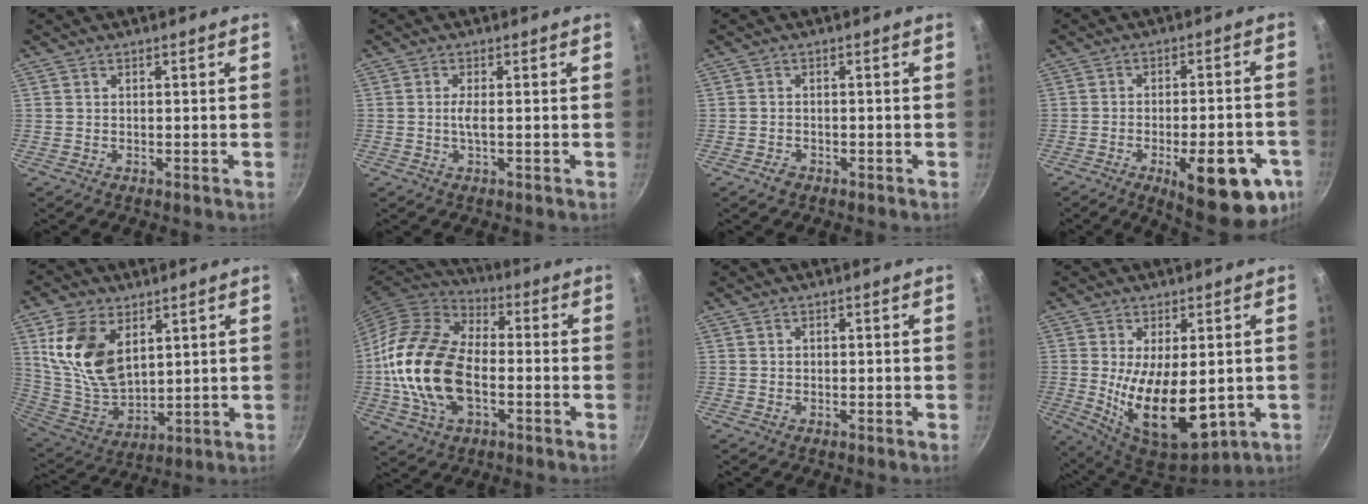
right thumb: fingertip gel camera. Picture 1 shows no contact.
{"total": 2.1, "force": [-0.1, 0.4, 2.0], "torque": [-0.050, 0.000, -0.002]}
{"total": 1.3, "force": [-0.8, 0.9, 0.6], "torque": [-0.013, 0.004, -0.013]}
{"total": 18.7, "force": [-7.4, 7.0, 15.7], "torque": [-0.170, 0.015, -0.089]}
{"total": 16.1, "force": [6.0, 9.9, 11.2], "torque": [-0.196, -0.038, 0.132]}
{"total": 21.0, "force": [-2.7, 13.0, 16.2], "torque": [-0.298, 0.027, -0.059]}
{"total": 1.0, "force": [0.3, 0.8, 0.4], "torque": [-0.005, 0.005, 0.005]}
{"total": 16.1, "force": [-1.0, 8.2, 13.8], "torque": [-0.213, -0.026, 0.006]}